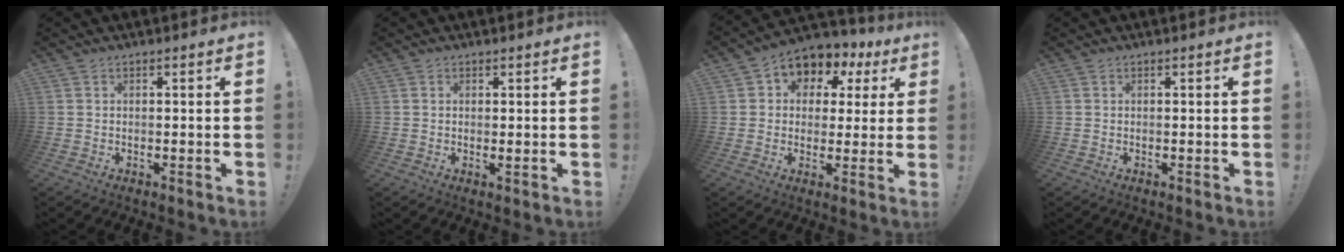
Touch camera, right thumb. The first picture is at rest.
{"total": 0.9, "force": [0.6, 0.4, 0.6], "torque": [-0.005, -0.004, 0.010]}
{"total": 7.3, "force": [2.7, 6.2, 2.6], "torque": [-0.030, -0.025, 0.055]}
{"total": 0.0}